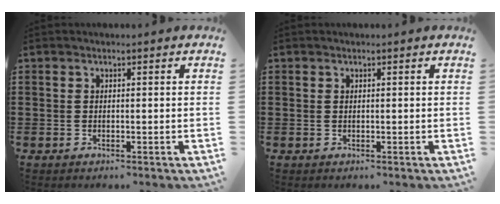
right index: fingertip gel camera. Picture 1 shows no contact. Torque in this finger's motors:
{"motor_torque": [0.01, 0.04, -0.01, 0.00]}